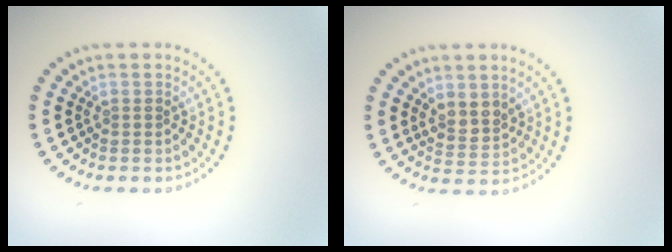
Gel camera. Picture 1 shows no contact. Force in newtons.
{"total": 2.1, "press": 1.8, "slide": 1.1}